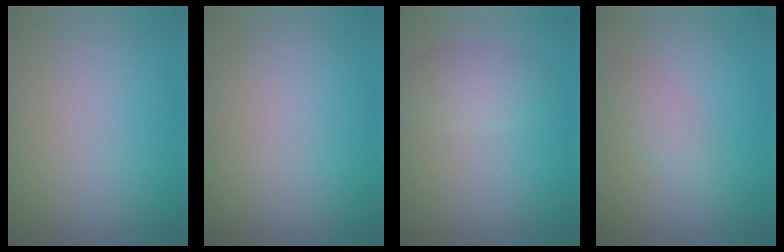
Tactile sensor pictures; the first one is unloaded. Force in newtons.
{"total": 0.0}
{"total": 2.4, "press": 2.4, "slide": 0.1}
{"total": 1.7, "press": 1.7, "slide": 0.0}